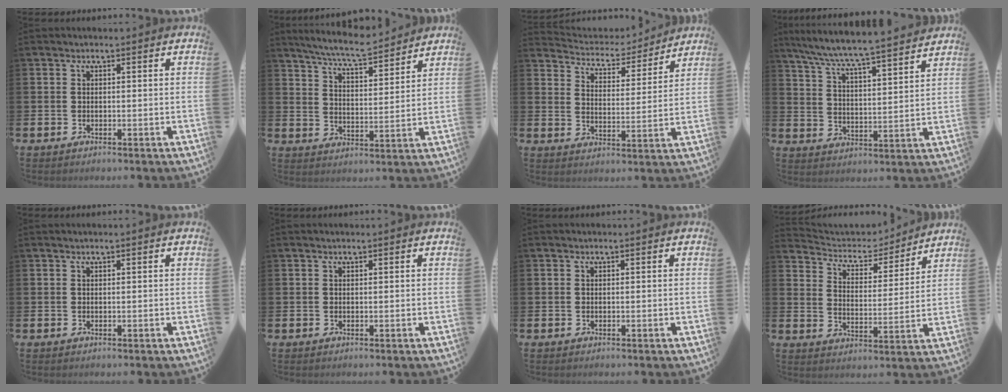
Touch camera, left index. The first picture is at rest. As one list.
[{"total": 7.2, "force": [6.8, 0.5, 2.2], "torque": [-0.065, -0.040, 0.120]}, {"total": 4.6, "force": [4.3, 1.6, 0.3], "torque": [-0.025, -0.042, 0.066]}, {"total": 7.2, "force": [6.9, 0.0, 2.1], "torque": [-0.068, -0.058, 0.116]}, {"total": 0.0}, {"total": 0.0}, {"total": 0.0}, {"total": 5.0, "force": [4.5, 2.0, 0.7], "torque": [-0.044, -0.038, 0.070]}]